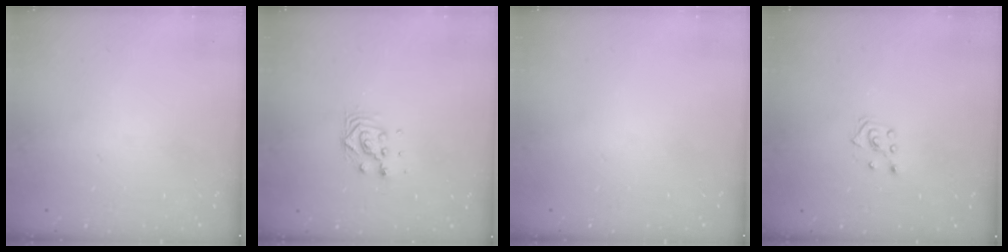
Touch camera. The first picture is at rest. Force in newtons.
{"total": 6.1, "press": 6.1, "slide": 0.2}
{"total": 0.0}
{"total": 2.8, "press": 2.7, "slide": 0.5}